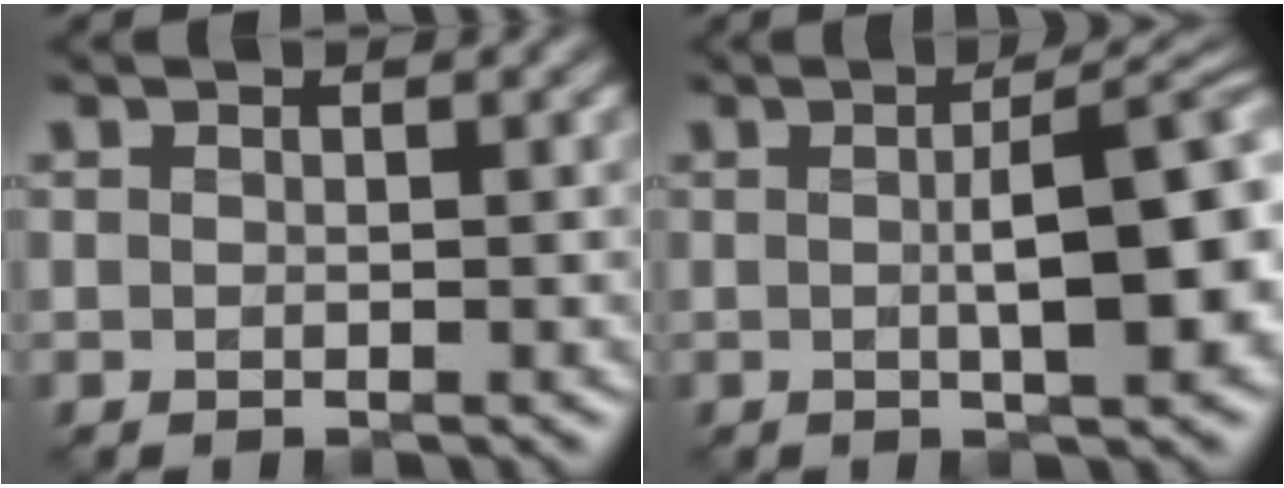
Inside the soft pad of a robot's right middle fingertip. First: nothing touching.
{"total": 9.2, "force": [0.2, 2.6, 8.8], "torque": [-0.108, 0.008, 0.002]}